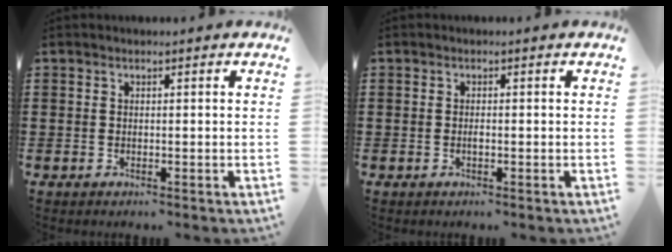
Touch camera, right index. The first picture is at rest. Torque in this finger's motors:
{"motor_torque": [1.90, 0.24, 0.08, 0.01]}